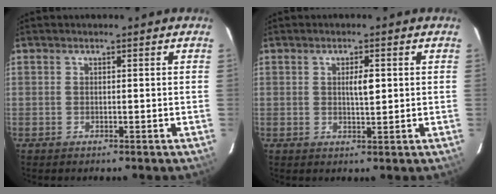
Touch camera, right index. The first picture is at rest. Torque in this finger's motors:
{"motor_torque": [0.25, 0.10, 0.04, 0.03]}